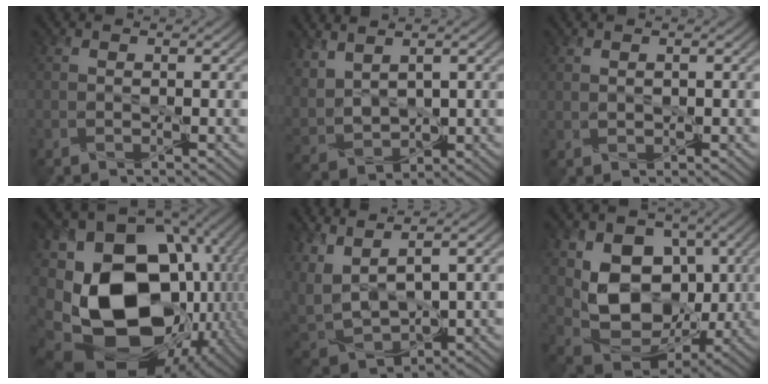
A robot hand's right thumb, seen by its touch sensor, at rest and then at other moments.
{"total": 5.7, "force": [3.0, 3.3, 3.5], "torque": [-0.113, -0.003, 0.071]}
{"total": 0.9, "force": [0.6, 0.4, 0.4], "torque": [-0.015, -0.001, 0.020]}
{"total": 21.9, "force": [-3.4, 15.8, 14.8], "torque": [-0.329, -0.033, -0.030]}
{"total": 8.1, "force": [1.6, 3.9, 7.0], "torque": [-0.200, -0.002, 0.035]}
{"total": 11.7, "force": [1.3, 8.6, 7.8], "torque": [-0.151, -0.020, 0.025]}